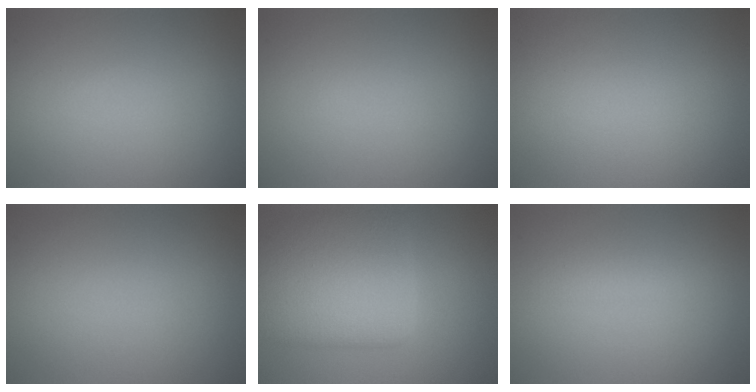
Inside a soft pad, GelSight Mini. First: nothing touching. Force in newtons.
{"total": 0.0}
{"total": 0.0}
{"total": 0.0}
{"total": 6.6, "press": 6.6, "slide": 0.3}
{"total": 1.2, "press": 1.2, "slide": 0.1}